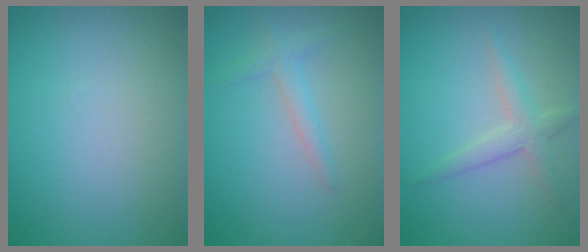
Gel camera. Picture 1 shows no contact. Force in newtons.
{"total": 1.7, "press": 1.7, "slide": 0.1}
{"total": 2.2, "press": 2.2, "slide": 0.1}